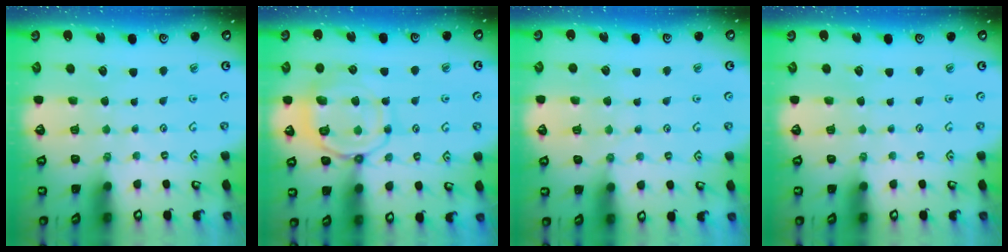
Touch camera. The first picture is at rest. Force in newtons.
{"total": 11.3, "press": 11.2, "slide": 1.3}
{"total": 4.0, "press": 4.0, "slide": 0.2}
{"total": 0.0}